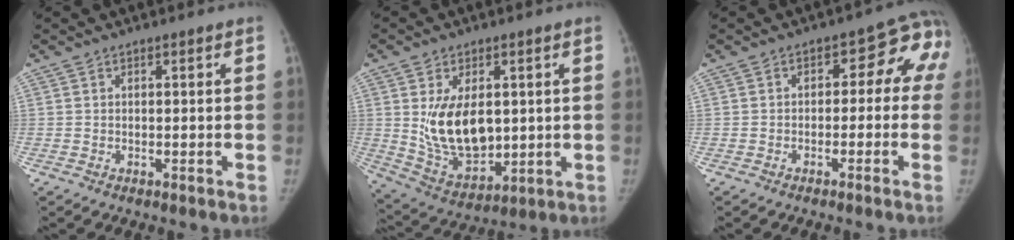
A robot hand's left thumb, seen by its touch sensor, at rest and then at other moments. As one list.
[{"total": 13.7, "force": [1.6, 8.5, 10.7], "torque": [-0.153, -0.019, 0.052]}, {"total": 8.3, "force": [-0.6, 5.7, 6.0], "torque": [-0.023, 0.037, -0.021]}]